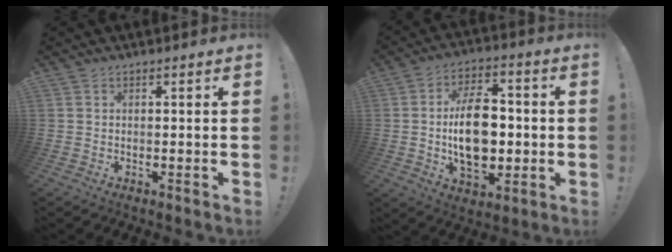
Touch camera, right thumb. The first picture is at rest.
{"total": 16.8, "force": [-1.1, 10.6, 13.0], "torque": [-0.229, 0.003, -0.024]}